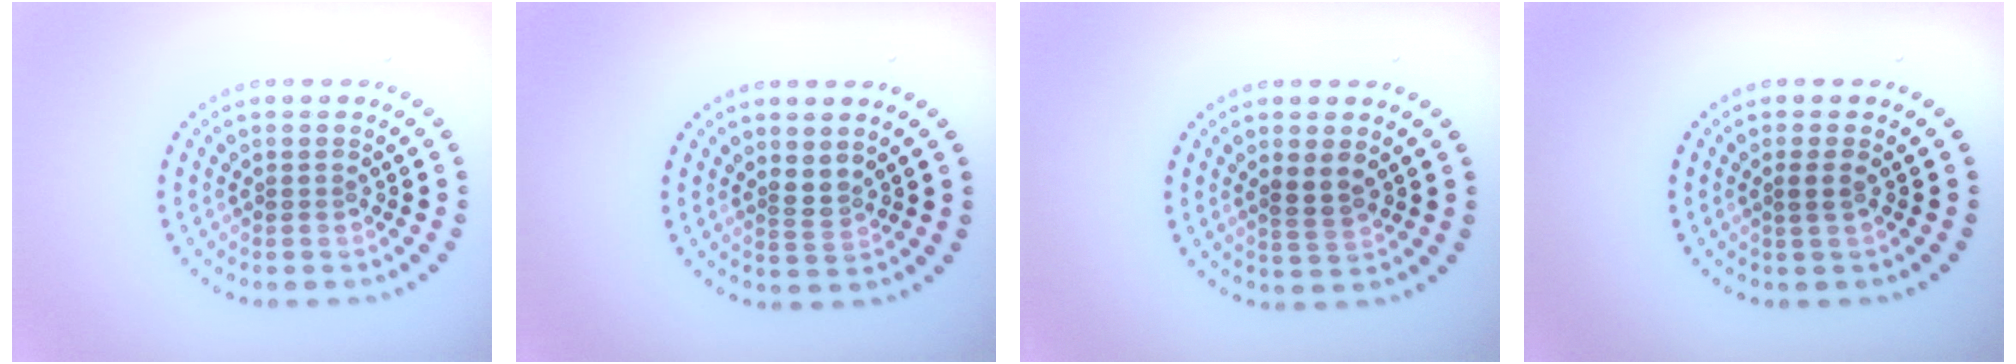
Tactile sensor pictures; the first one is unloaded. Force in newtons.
{"total": 1.7, "press": 1.3, "slide": 1.2}
{"total": 2.0, "press": 1.9, "slide": 0.6}
{"total": 1.0, "press": 0.8, "slide": 0.5}